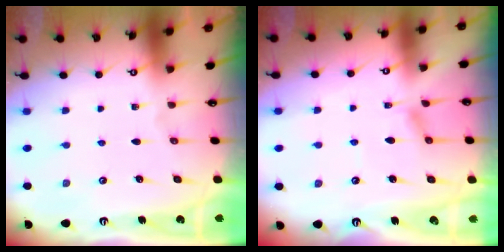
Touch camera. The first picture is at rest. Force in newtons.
{"total": 1.4, "press": 1.3, "slide": 0.5}